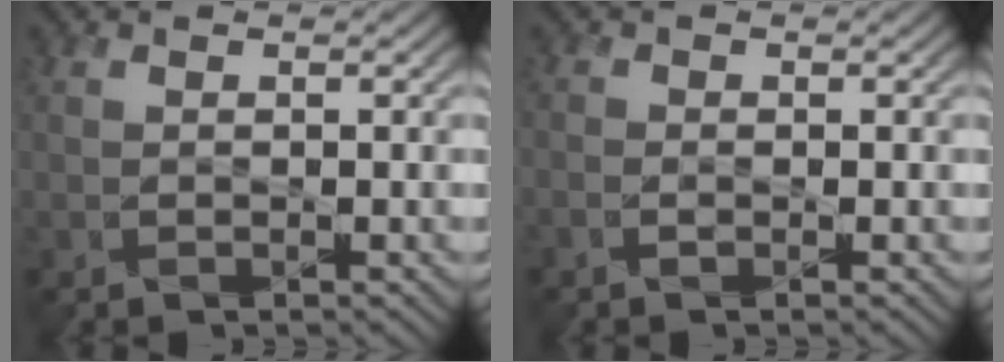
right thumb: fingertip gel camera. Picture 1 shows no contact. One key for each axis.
{"total": 0.9, "fx": -0.7, "fy": 0.5, "fz": 0.4, "tx": -0.007, "ty": -0.006, "tz": -0.015}